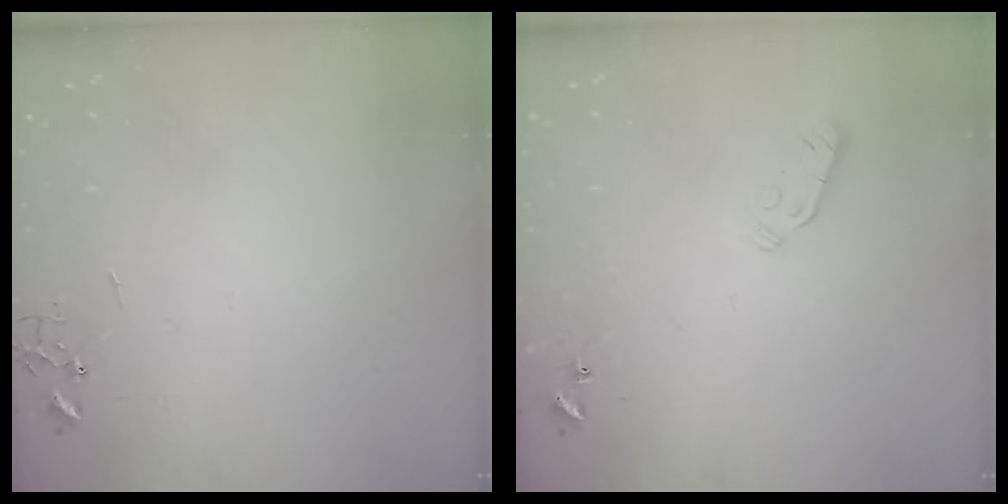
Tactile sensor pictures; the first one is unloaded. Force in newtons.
{"total": 3.7, "press": 3.6, "slide": 0.6}